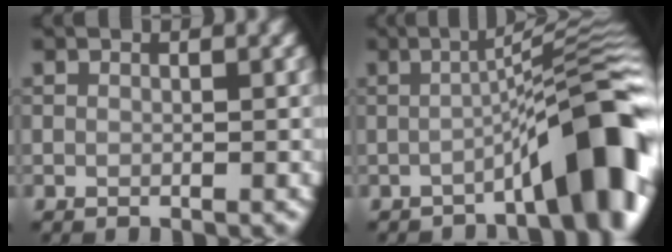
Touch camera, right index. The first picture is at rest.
{"total": 9.5, "force": [-4.2, 1.6, 8.3], "torque": [-0.097, 0.033, -0.066]}